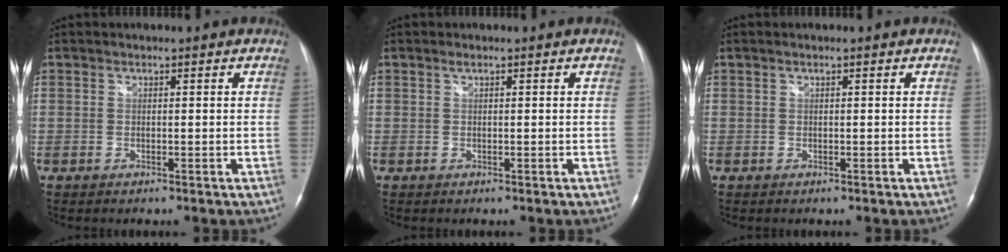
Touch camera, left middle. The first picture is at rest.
{"total": 0.0}
{"total": 0.7, "force": [0.3, 0.0, 0.6], "torque": [-0.016, 0.006, 0.004]}